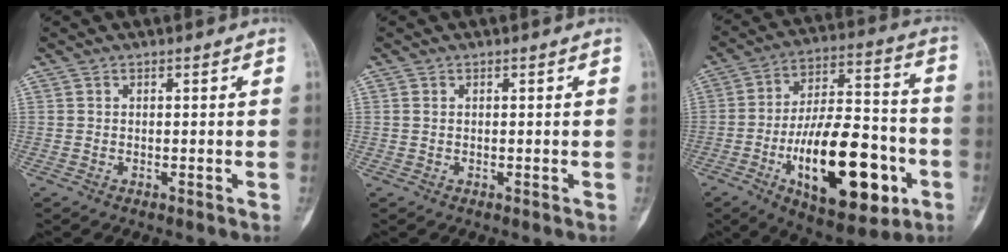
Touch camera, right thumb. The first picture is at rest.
{"total": 0.7, "force": [0.1, 0.5, 0.4], "torque": [-0.012, 0.000, 0.002]}
{"total": 24.7, "force": [-8.2, 11.0, 20.5], "torque": [-0.313, 0.034, -0.119]}